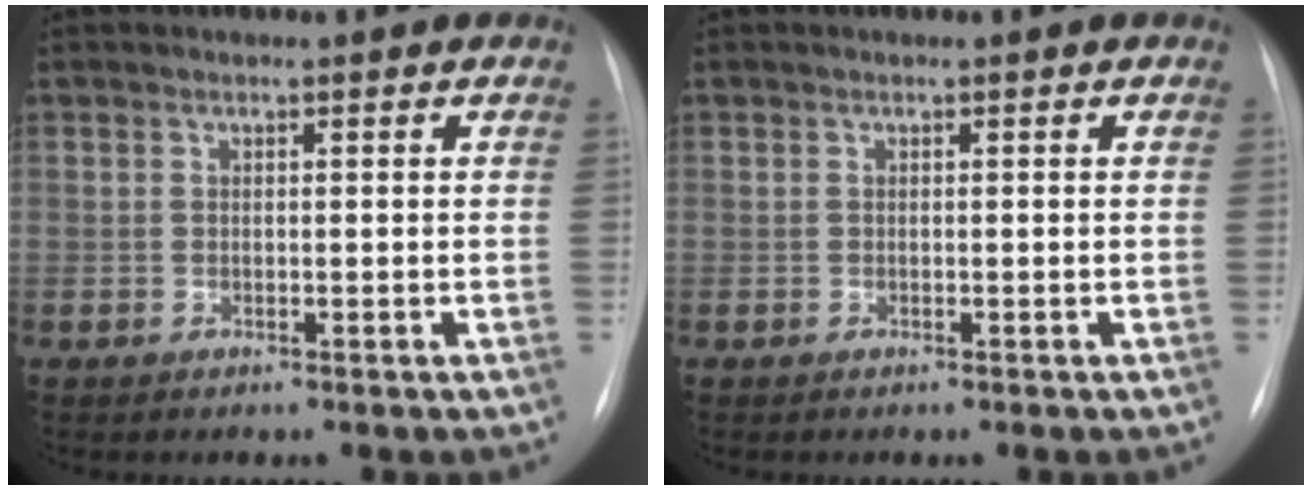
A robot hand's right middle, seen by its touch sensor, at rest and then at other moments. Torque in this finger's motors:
{"motor_torque": [0.44, -0.50, -0.03, -0.03]}